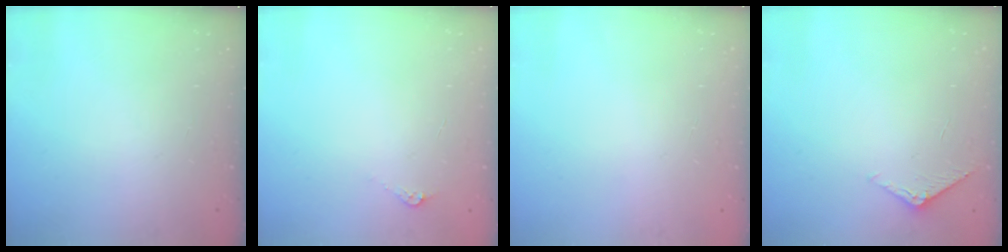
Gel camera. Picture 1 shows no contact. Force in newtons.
{"total": 4.8, "press": 4.8, "slide": 0.6}
{"total": 0.0}
{"total": 5.0, "press": 4.9, "slide": 0.5}